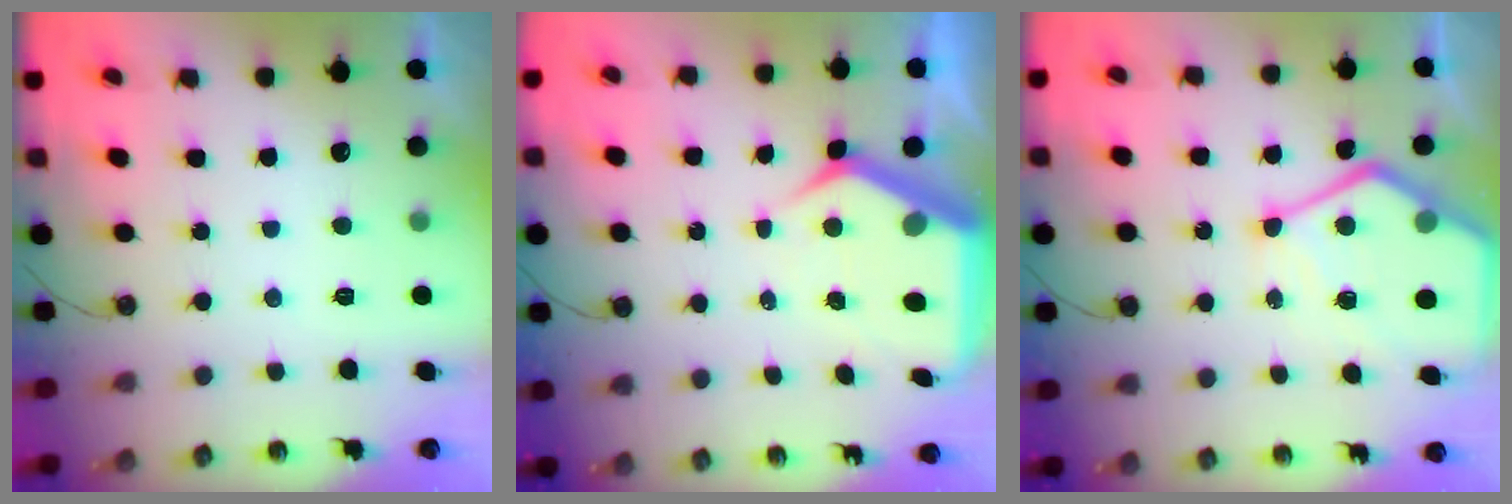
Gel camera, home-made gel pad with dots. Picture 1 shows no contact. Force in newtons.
{"total": 10.4, "press": 10.3, "slide": 1.6}
{"total": 15.2, "press": 15.2, "slide": 1.3}